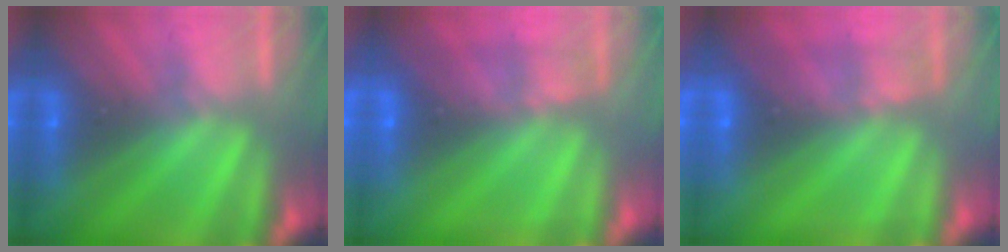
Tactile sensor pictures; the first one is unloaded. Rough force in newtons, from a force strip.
{"total": 2.3}
{"total": 2.3}